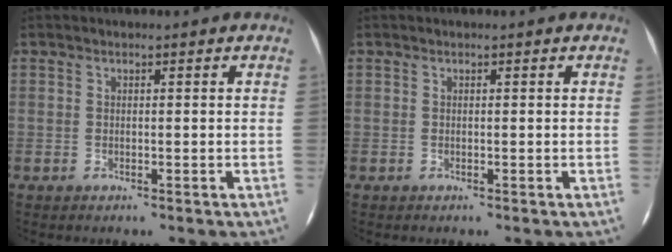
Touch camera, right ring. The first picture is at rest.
{"total": 0.0}